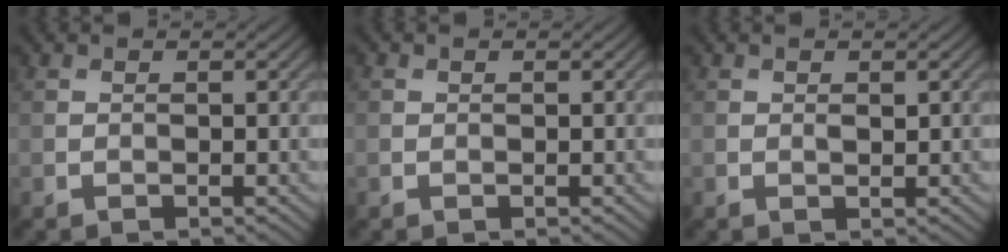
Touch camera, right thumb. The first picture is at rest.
{"total": 0.0}
{"total": 0.7, "force": [0.2, 0.3, 0.6], "torque": [-0.009, -0.002, 0.003]}